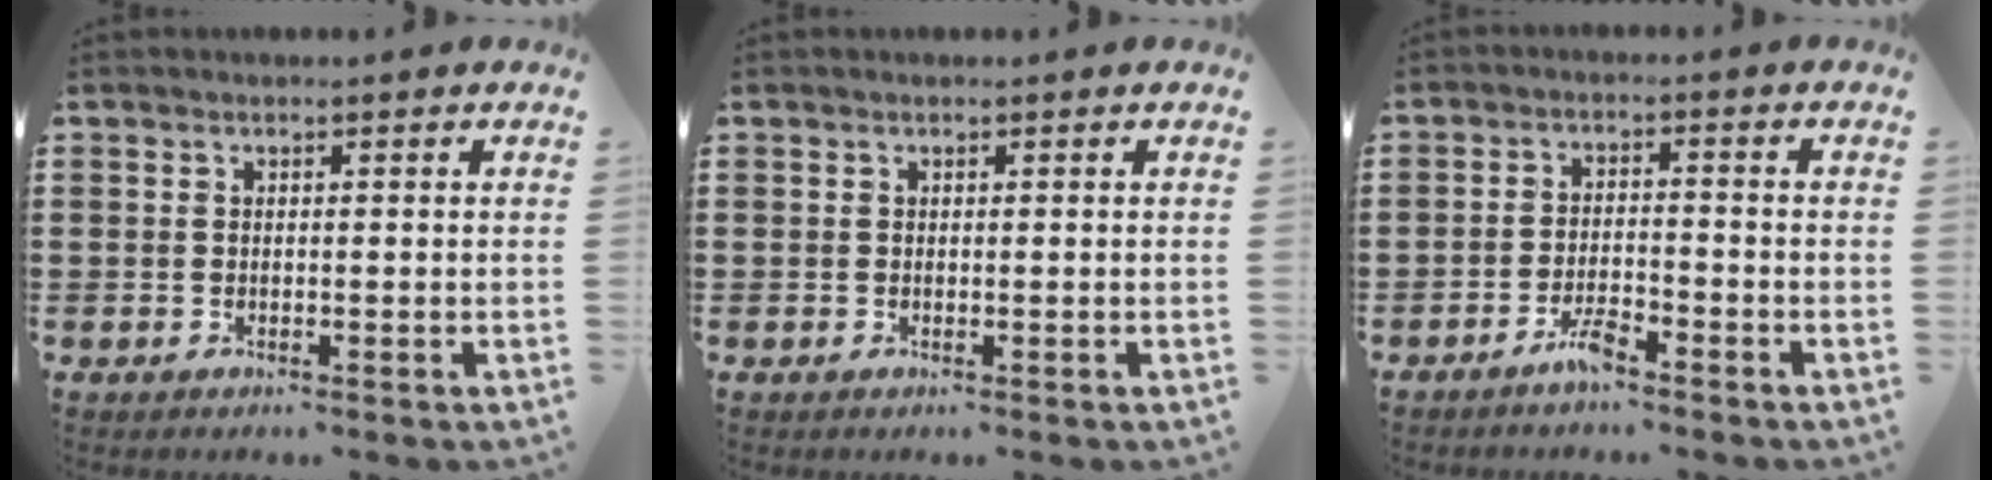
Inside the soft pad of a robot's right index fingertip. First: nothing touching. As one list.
[{"total": 0.0}, {"total": 3.5, "force": [-2.7, 0.5, 2.1], "torque": [-0.043, 0.005, -0.053]}]